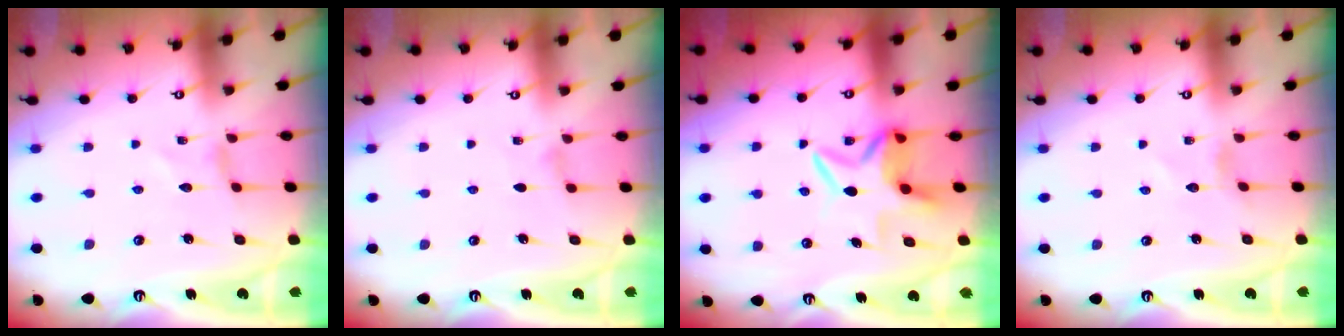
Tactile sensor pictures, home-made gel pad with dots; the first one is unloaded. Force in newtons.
{"total": 0.8, "press": 0.7, "slide": 0.3}
{"total": 7.2, "press": 7.1, "slide": 1.1}
{"total": 1.7, "press": 1.7, "slide": 0.2}